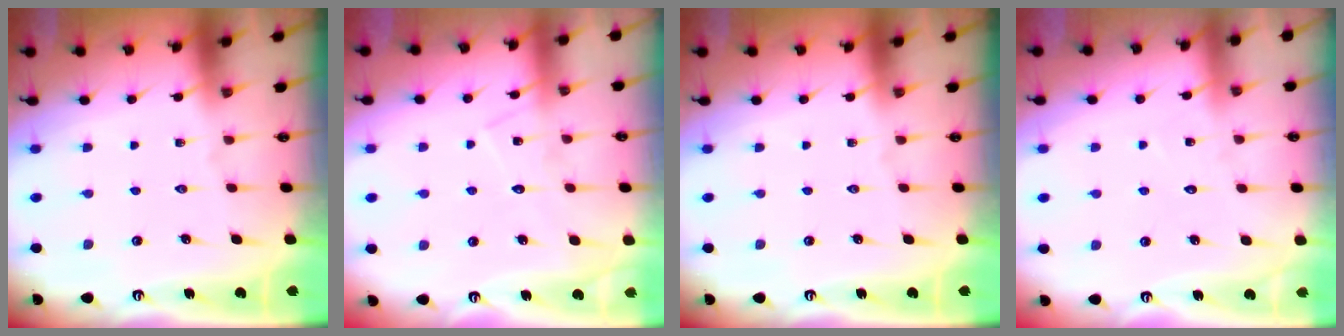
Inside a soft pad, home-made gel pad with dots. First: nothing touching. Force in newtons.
{"total": 8.0, "press": 8.0, "slide": 0.5}
{"total": 0.0}
{"total": 4.9, "press": 4.8, "slide": 0.5}